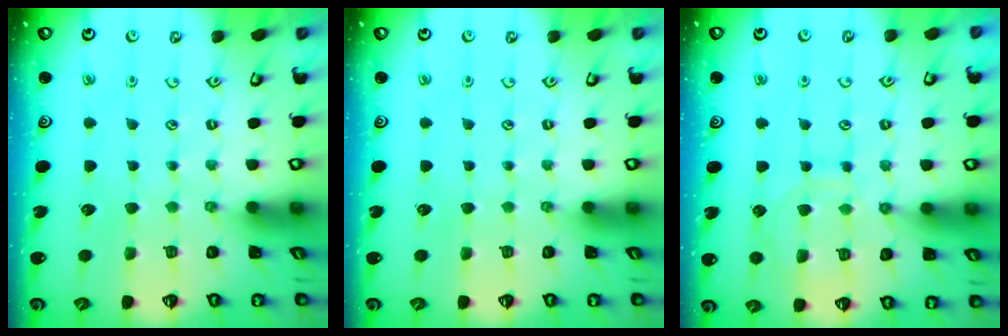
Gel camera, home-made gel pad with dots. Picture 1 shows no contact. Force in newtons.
{"total": 0.0}
{"total": 10.7, "press": 10.7, "slide": 1.0}